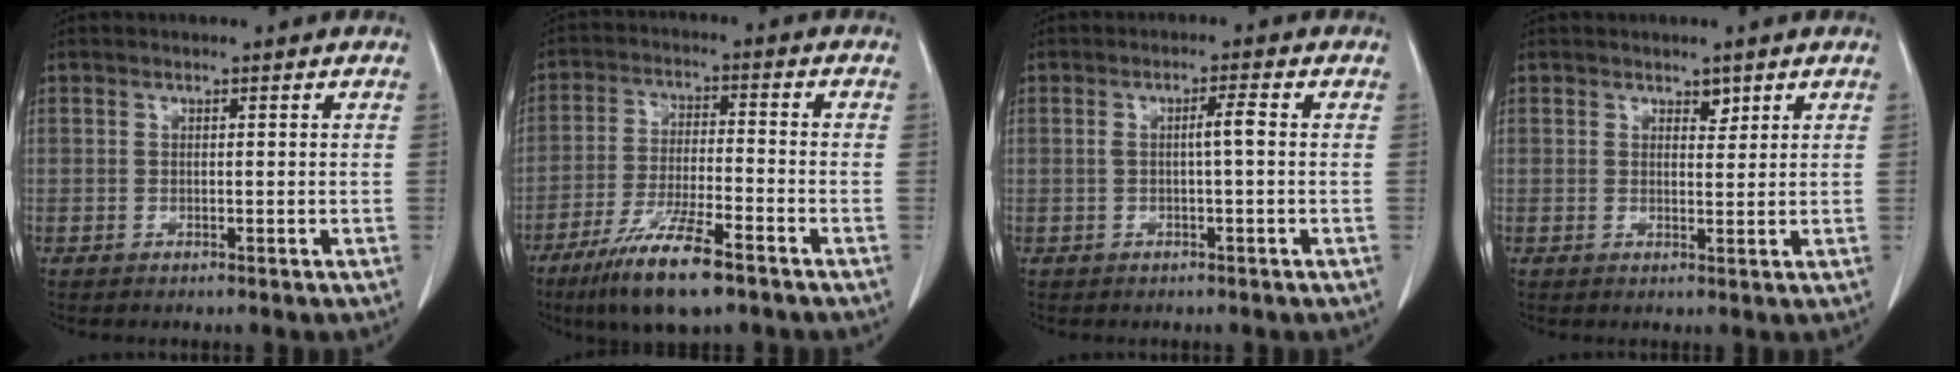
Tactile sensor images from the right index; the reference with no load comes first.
{"total": 11.7, "force": [-7.6, 1.7, 8.7], "torque": [-0.166, -0.024, -0.132]}
{"total": 2.4, "force": [0.0, -0.1, 2.4], "torque": [-0.041, 0.003, -0.001]}
{"total": 1.6, "force": [1.2, 0.8, 0.7], "torque": [-0.009, -0.003, 0.017]}